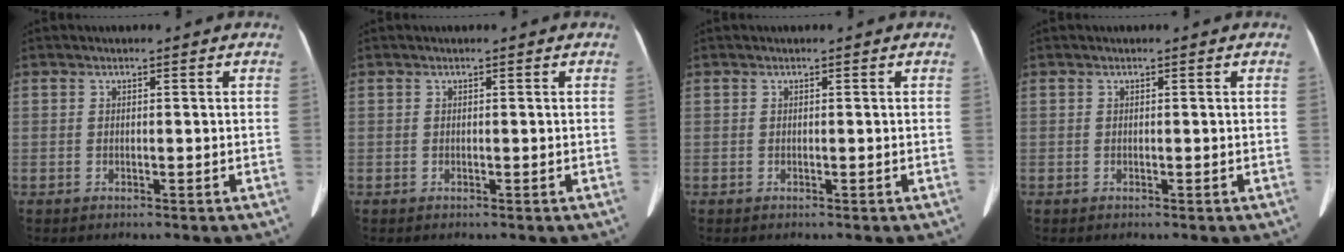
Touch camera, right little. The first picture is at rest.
{"total": 0.0}
{"total": 0.0}
{"total": 0.0}